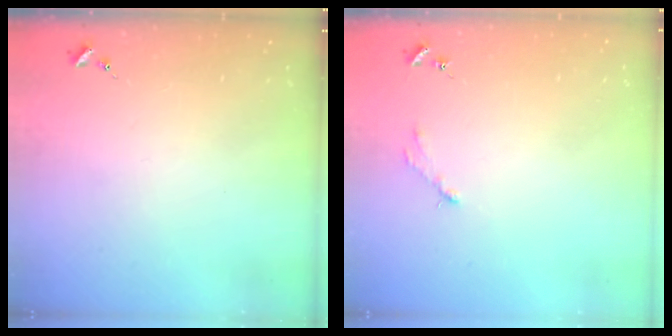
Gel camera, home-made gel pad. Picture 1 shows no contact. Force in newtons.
{"total": 2.8, "press": 2.8, "slide": 0.4}